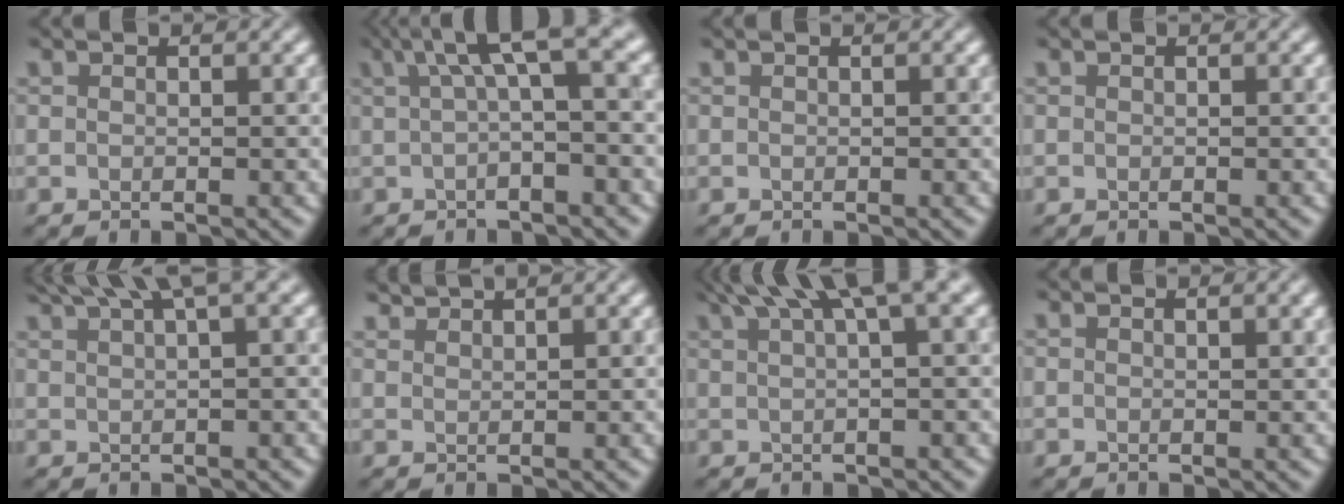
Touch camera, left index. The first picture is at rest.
{"total": 5.4, "force": [1.9, 1.1, 4.9], "torque": [-0.065, 0.024, 0.023]}
{"total": 0.0}
{"total": 0.0}
{"total": 5.2, "force": [3.8, 0.5, 3.4], "torque": [-0.041, 0.023, 0.062]}
{"total": 2.0, "force": [1.9, 0.1, 0.4], "torque": [0.002, 0.004, 0.026]}
{"total": 6.9, "force": [4.4, 1.2, 5.3], "torque": [-0.060, 0.024, 0.067]}
{"total": 1.5, "force": [0.7, 0.4, 1.3], "torque": [-0.014, 0.007, 0.004]}